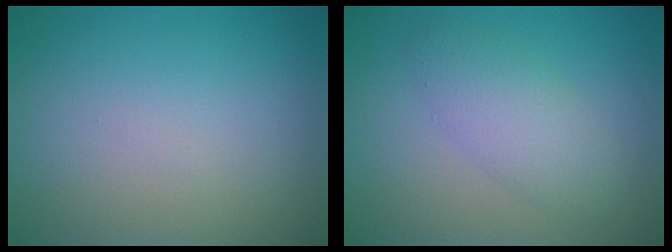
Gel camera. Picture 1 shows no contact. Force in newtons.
{"total": 3.2, "press": 3.2, "slide": 0.1}